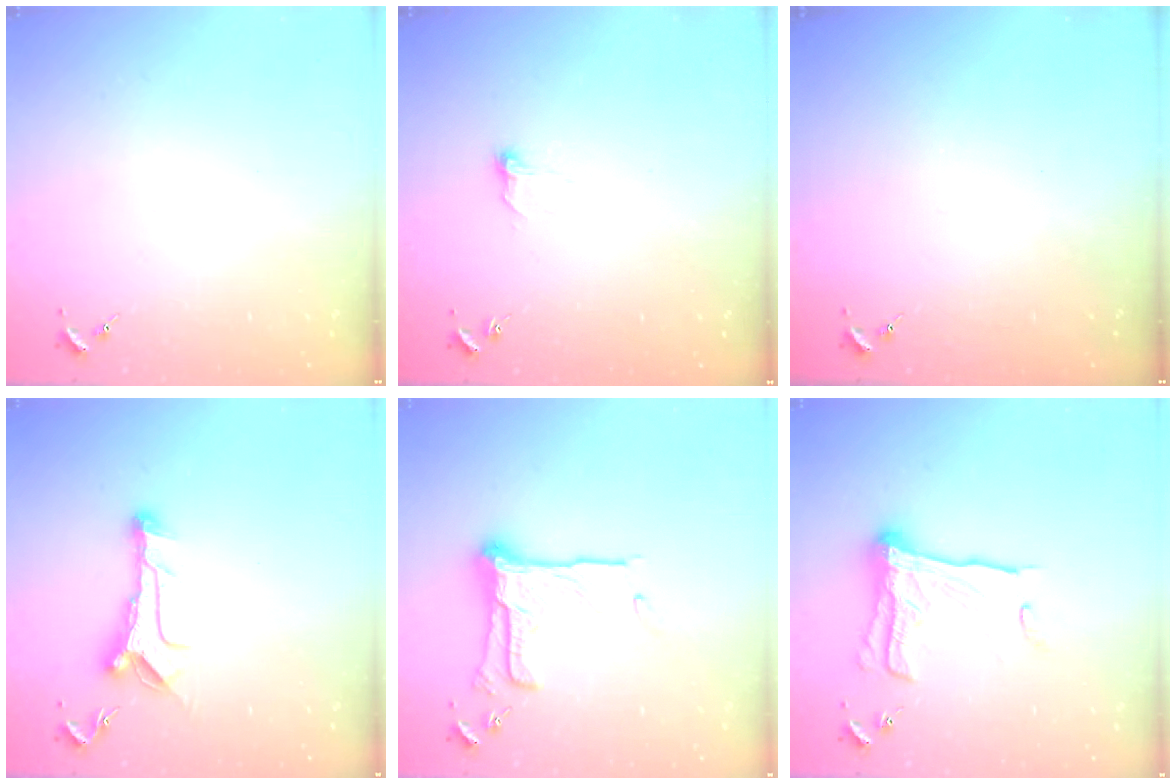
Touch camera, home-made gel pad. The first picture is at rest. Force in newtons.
{"total": 5.5, "press": 5.5, "slide": 0.6}
{"total": 0.0}
{"total": 10.1, "press": 10.1, "slide": 0.5}
{"total": 16.2, "press": 16.0, "slide": 2.1}
{"total": 17.7, "press": 17.6, "slide": 1.5}